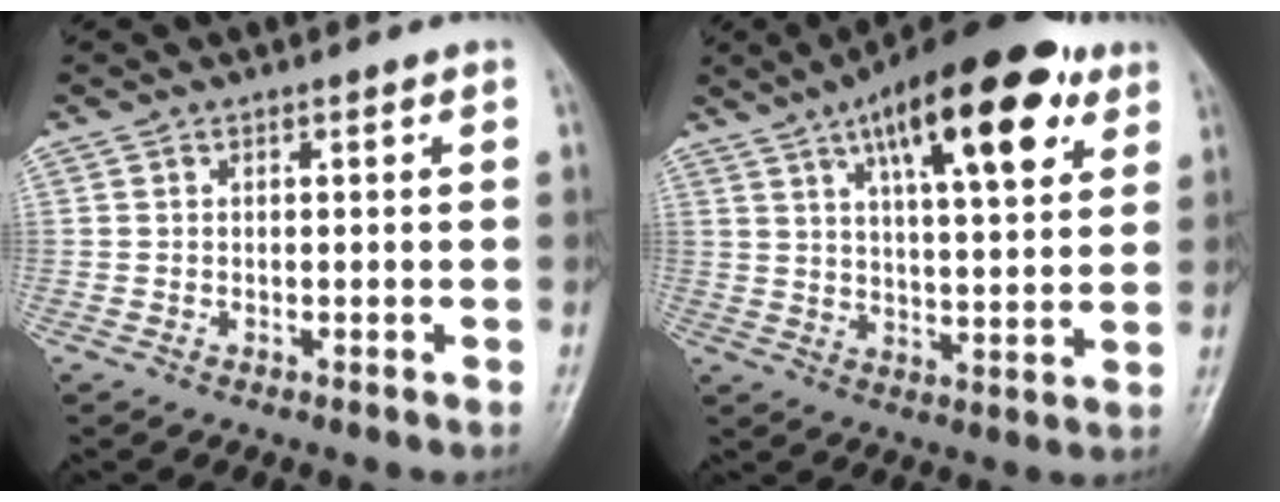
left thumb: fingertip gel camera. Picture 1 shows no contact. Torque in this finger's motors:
{"motor_torque": [1.84, 1.85, 1.87, -0.89, 0.15]}